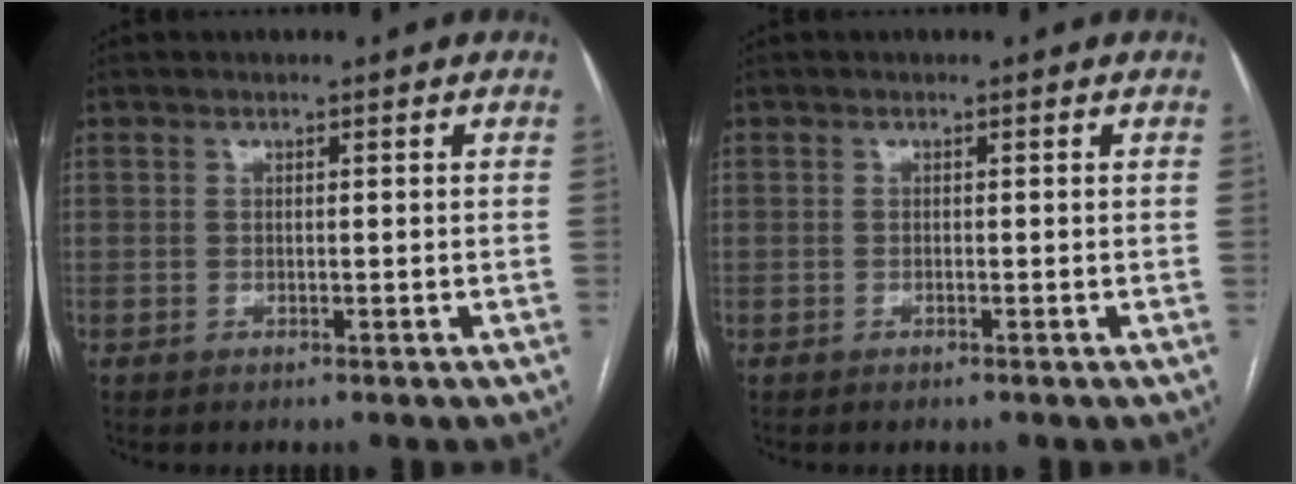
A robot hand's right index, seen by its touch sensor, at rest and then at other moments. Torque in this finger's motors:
{"motor_torque": [-0.09, 0.05, -0.05, 0.01]}